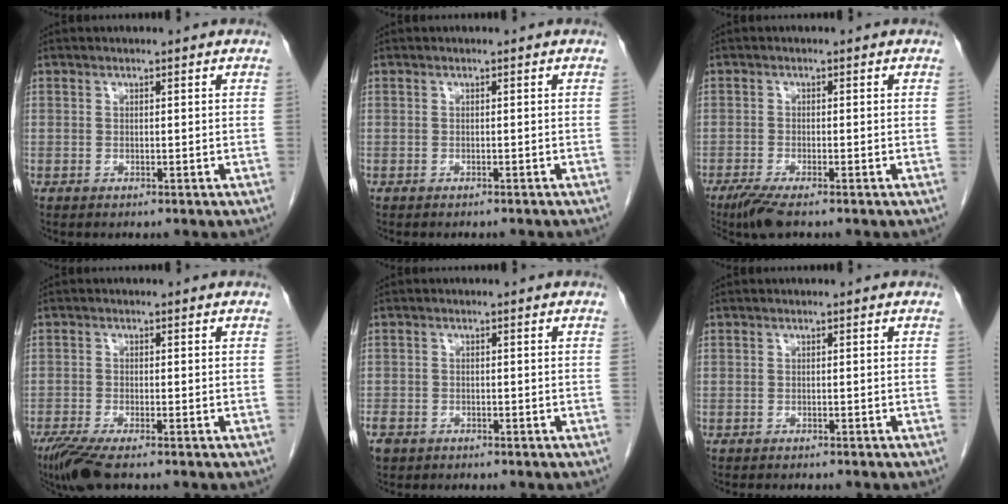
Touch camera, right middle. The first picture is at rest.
{"total": 1.7, "force": [-1.6, 0.2, 0.5], "torque": [-0.010, -0.001, -0.019]}
{"total": 4.1, "force": [-3.0, 0.3, 2.7], "torque": [-0.052, -0.011, -0.057]}
{"total": 5.1, "force": [-3.7, 0.4, 3.5], "torque": [-0.065, -0.014, -0.069]}
{"total": 3.1, "force": [-2.3, 1.9, 0.9], "torque": [-0.022, -0.001, -0.038]}
{"total": 2.8, "force": [-2.5, 0.5, 1.2], "torque": [-0.017, -0.004, -0.026]}